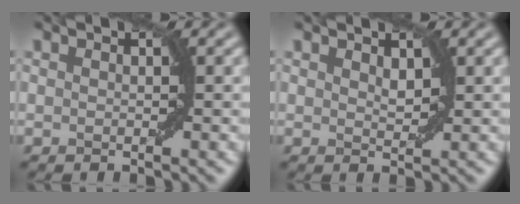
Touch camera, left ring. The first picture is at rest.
{"total": 1.1, "force": [0.7, 0.5, 0.7], "torque": [-0.012, -0.002, 0.017]}